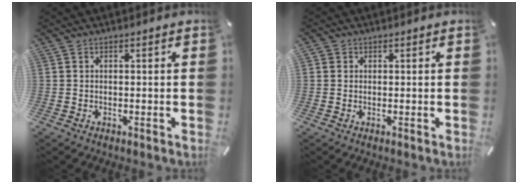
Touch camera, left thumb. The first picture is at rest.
{"total": 1.2, "force": [0.2, 1.1, 0.2], "torque": [-0.004, 0.007, 0.001]}